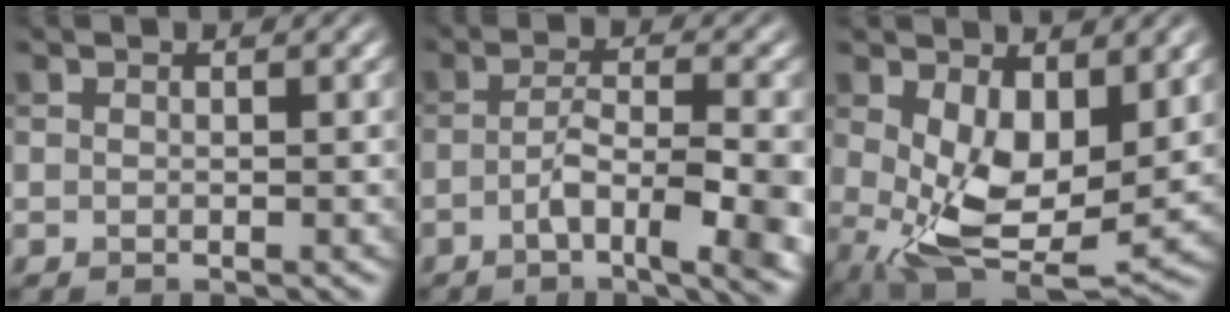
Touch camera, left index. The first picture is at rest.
{"total": 7.6, "force": [-2.7, 2.1, 6.8], "torque": [-0.112, -0.005, -0.043]}
{"total": 7.8, "force": [0.8, 4.3, 6.5], "torque": [-0.133, -0.022, 0.026]}